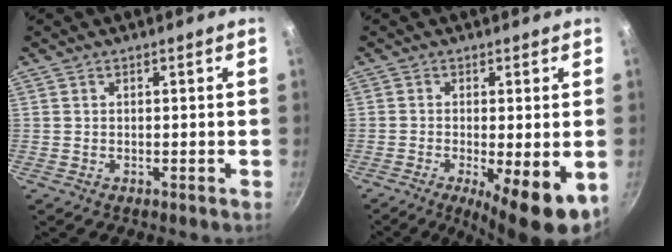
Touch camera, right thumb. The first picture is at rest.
{"total": 10.8, "force": [-3.4, 2.8, 9.9], "torque": [-0.142, -0.011, -0.045]}